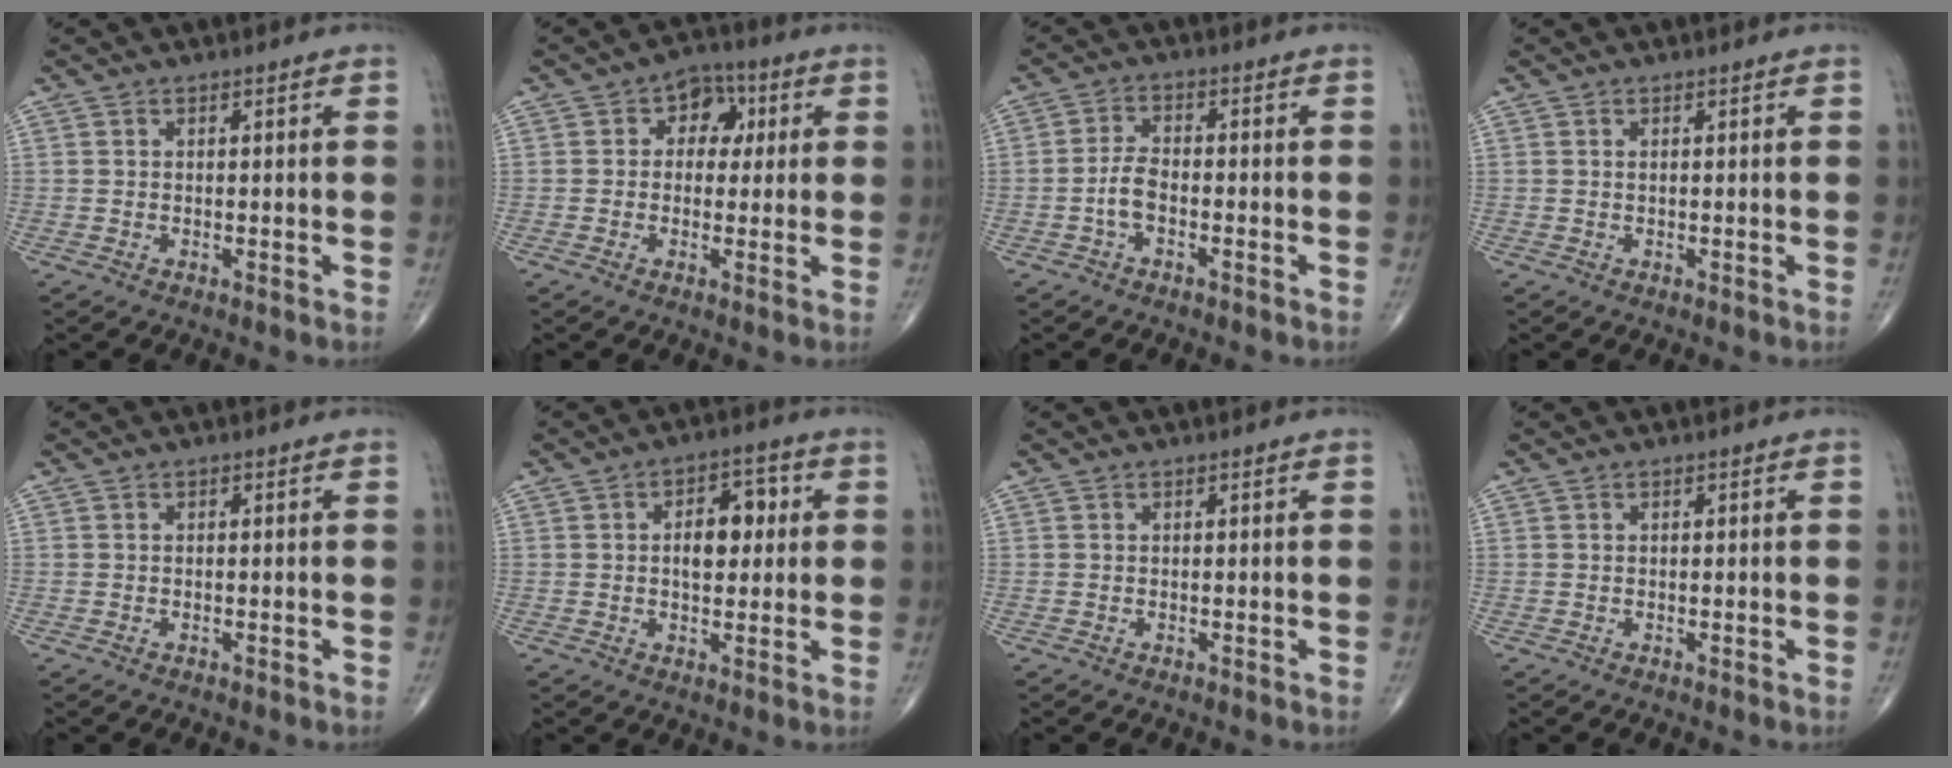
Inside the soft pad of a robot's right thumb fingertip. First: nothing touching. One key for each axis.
{"total": 6.5, "fx": 1.4, "fy": 4.9, "fz": 4.1, "tx": -0.016, "ty": 0.013, "tz": 0.011}
{"total": 4.0, "fx": -1.5, "fy": 1.9, "fz": 3.2, "tx": -0.066, "ty": 0.019, "tz": -0.034}
{"total": 0.0}
{"total": 0.0}
{"total": 7.7, "fx": 1.1, "fy": 4.5, "fz": 6.2, "tx": -0.063, "ty": 0.011, "tz": 0.013}
{"total": 0.0}
{"total": 0.0}